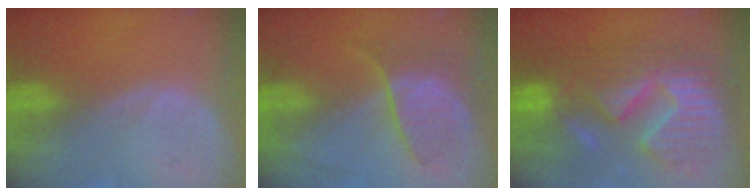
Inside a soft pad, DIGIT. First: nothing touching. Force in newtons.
{"total": 6.4, "press": 6.4, "slide": 0.8}
{"total": 13.1, "press": 13.0, "slide": 1.2}